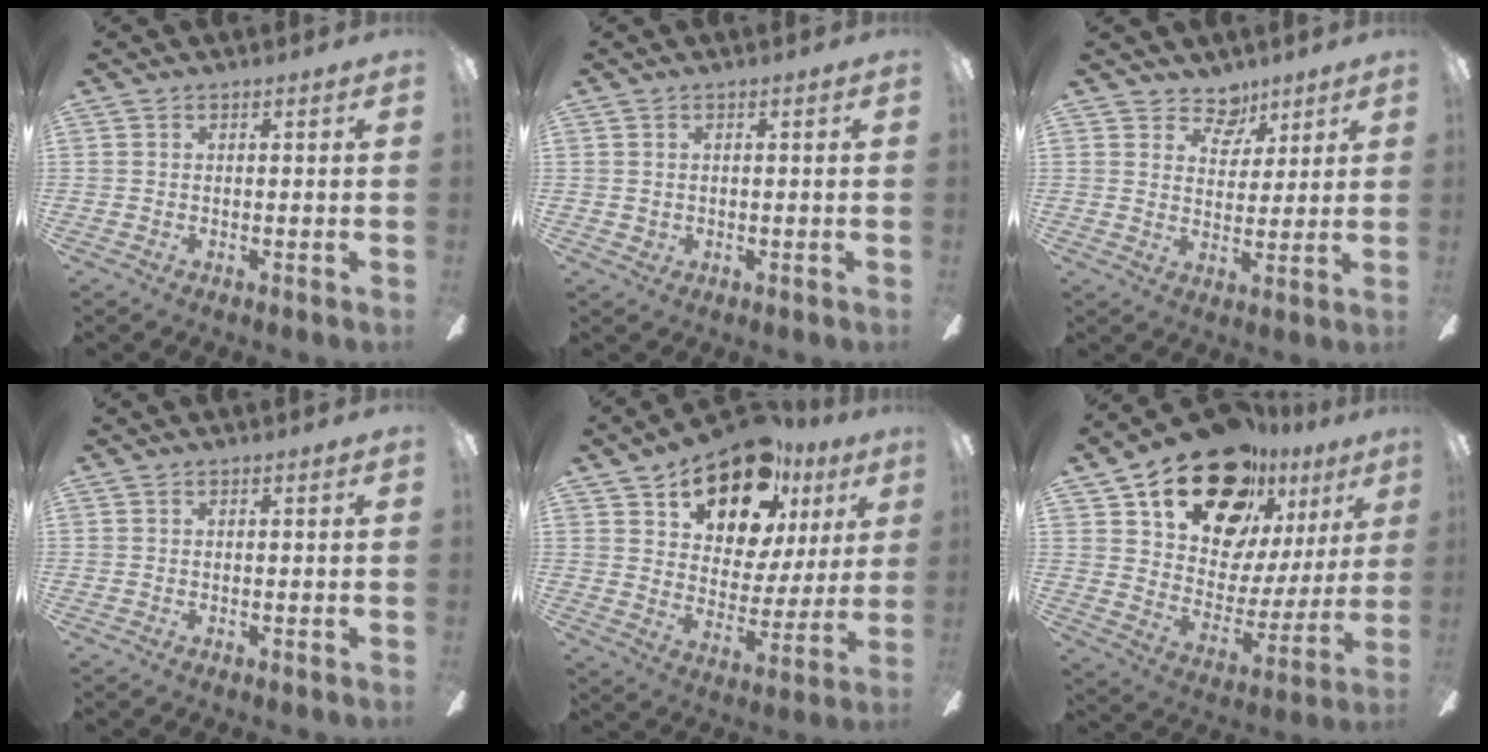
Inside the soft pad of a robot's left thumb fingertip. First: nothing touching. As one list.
[{"total": 1.1, "force": [0.2, 1.1, 0.2], "torque": [-0.004, 0.005, 0.003]}, {"total": 7.0, "force": [5.1, 4.4, 2.0], "torque": [-0.019, -0.030, 0.091]}, {"total": 0.0}, {"total": 18.0, "force": [12.5, 9.5, 8.9], "torque": [-0.150, -0.072, 0.220]}, {"total": 22.9, "force": [15.4, 12.6, 11.2], "torque": [-0.188, -0.089, 0.283]}]